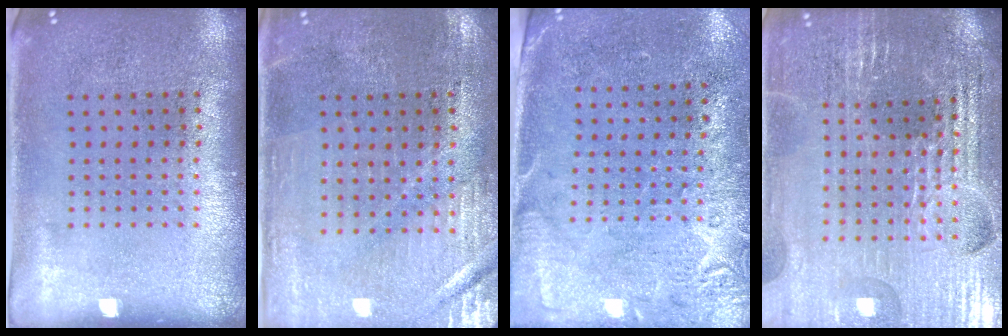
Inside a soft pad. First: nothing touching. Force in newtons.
{"total": 0.7, "press": 0.6, "slide": 0.2}
{"total": 2.7, "press": 2.3, "slide": 1.4}
{"total": 4.2, "press": 4.0, "slide": 1.1}